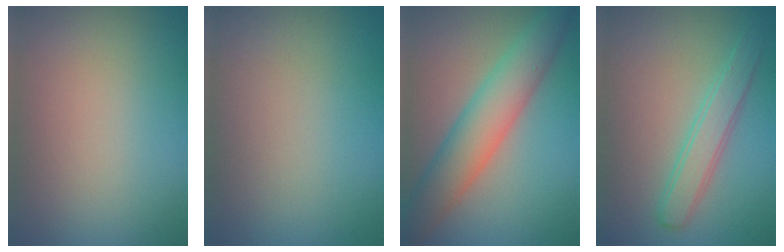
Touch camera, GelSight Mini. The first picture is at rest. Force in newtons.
{"total": 0.0}
{"total": 6.2, "press": 6.2, "slide": 0.1}
{"total": 2.8, "press": 2.8, "slide": 0.1}